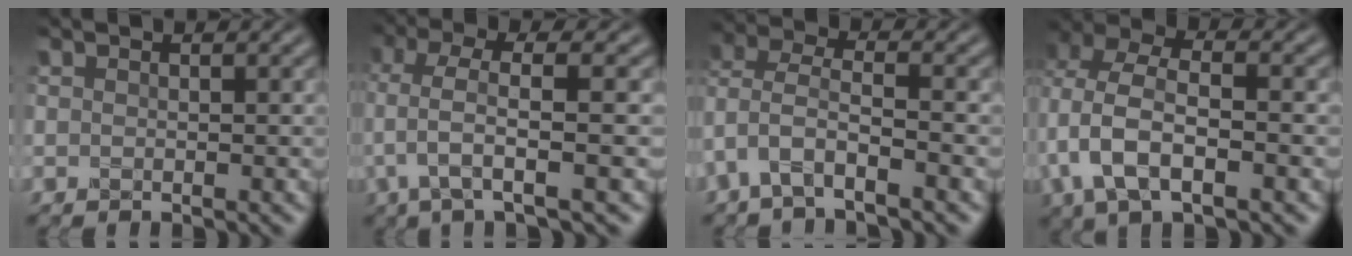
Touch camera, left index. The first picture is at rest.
{"total": 4.4, "force": [-0.1, 0.9, 4.4], "torque": [-0.093, 0.009, -0.004]}
{"total": 3.6, "force": [-1.8, 1.5, 2.8], "torque": [-0.065, 0.005, -0.045]}
{"total": 7.0, "force": [-1.1, 4.0, 5.7], "torque": [-0.127, 0.008, -0.026]}